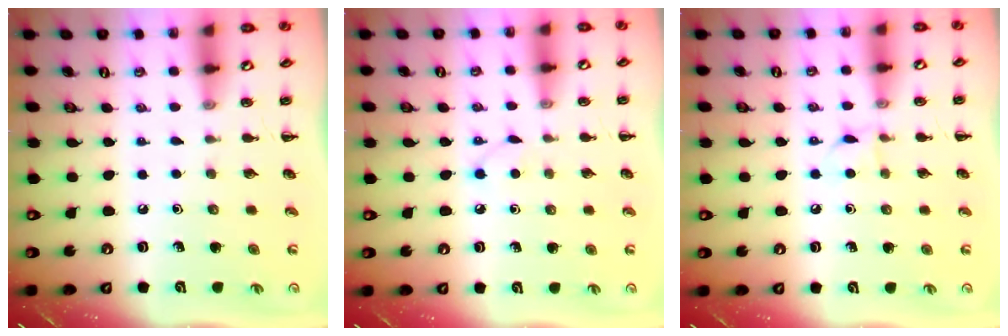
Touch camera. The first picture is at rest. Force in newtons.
{"total": 2.9, "press": 2.7, "slide": 0.9}
{"total": 5.6, "press": 5.5, "slide": 1.4}